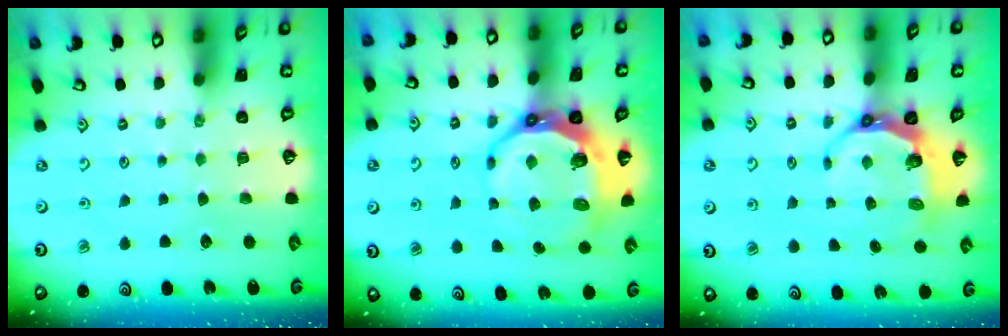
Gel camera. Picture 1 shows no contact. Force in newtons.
{"total": 12.3, "press": 11.6, "slide": 4.2}
{"total": 7.5, "press": 6.5, "slide": 3.8}